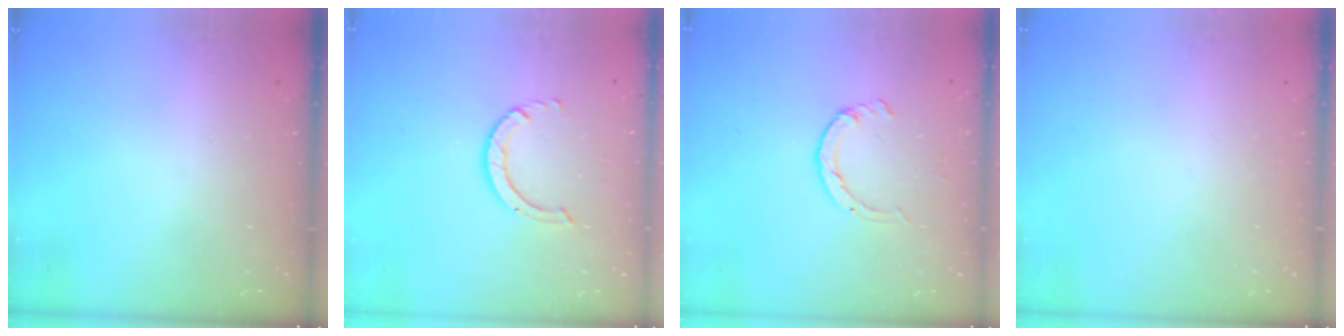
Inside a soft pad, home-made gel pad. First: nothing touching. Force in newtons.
{"total": 2.9, "press": 2.9, "slide": 0.2}
{"total": 2.6, "press": 2.6, "slide": 0.4}
{"total": 0.0}